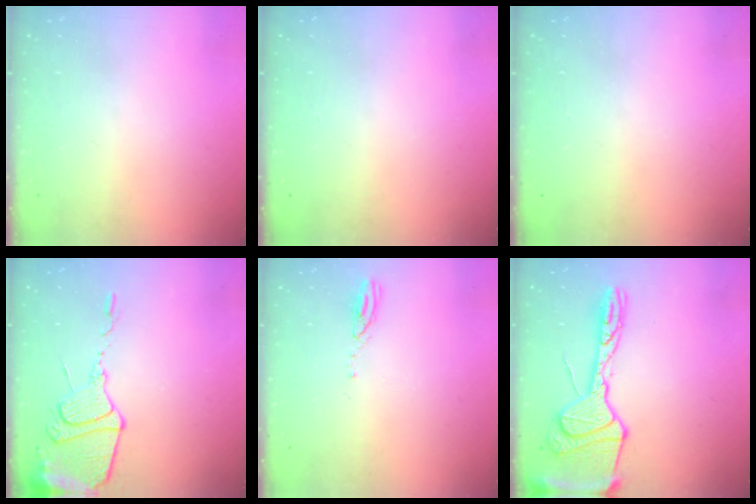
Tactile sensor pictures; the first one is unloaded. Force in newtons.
{"total": 0.0}
{"total": 0.0}
{"total": 14.1, "press": 14.0, "slide": 1.3}
{"total": 3.1, "press": 3.1, "slide": 0.3}
{"total": 19.1, "press": 19.0, "slide": 1.7}